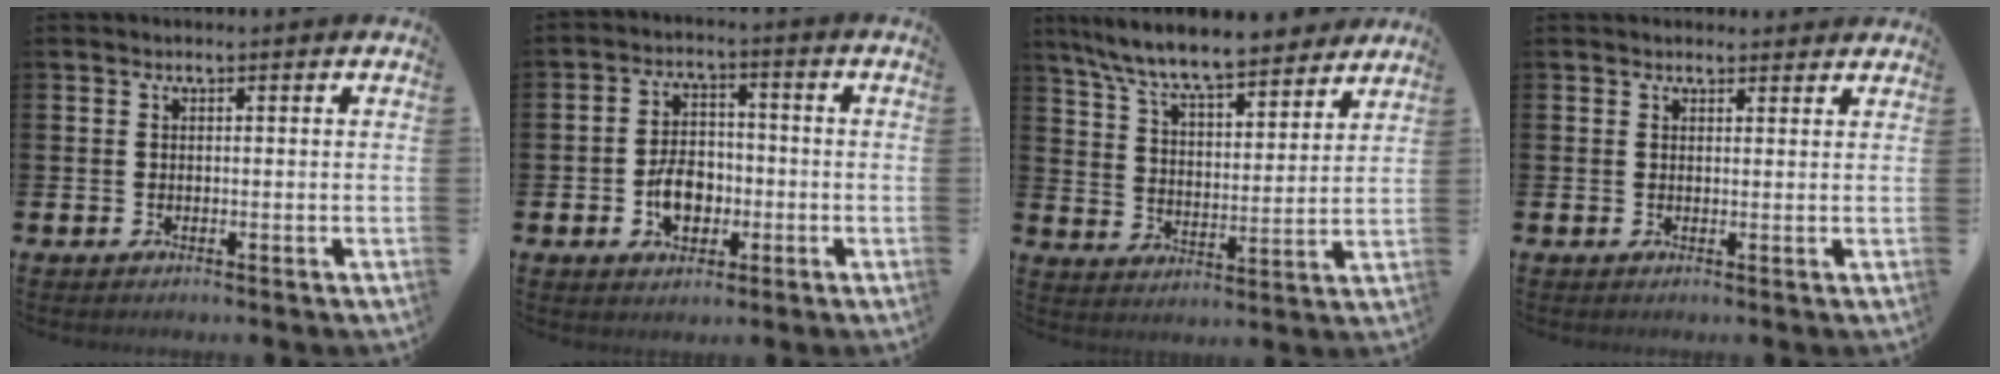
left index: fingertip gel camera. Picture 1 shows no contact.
{"total": 5.7, "force": [-1.6, 4.0, 3.8], "torque": [-0.047, 0.003, -0.034]}
{"total": 9.5, "force": [8.8, 1.4, 3.2], "torque": [-0.089, -0.059, 0.153]}
{"total": 1.6, "force": [1.5, 0.6, 0.0], "torque": [0.021, -0.006, 0.023]}